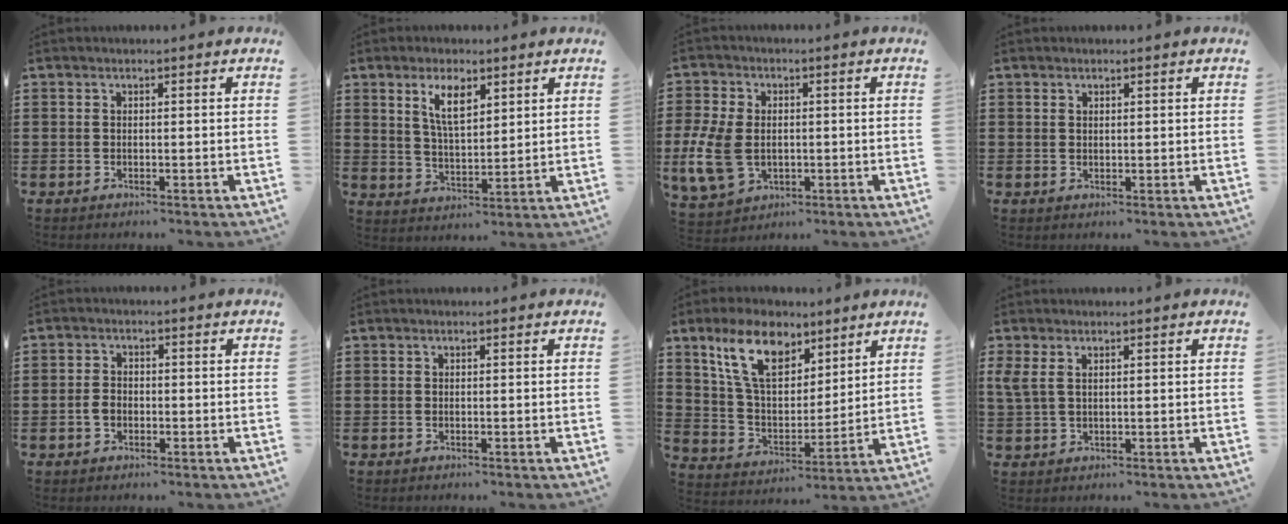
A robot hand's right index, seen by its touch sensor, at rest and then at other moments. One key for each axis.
{"total": 6.2, "fx": 3.2, "fy": 2.4, "fz": 4.7, "tx": -0.094, "ty": 0.004, "tz": 0.055}
{"total": 8.2, "fx": -1.1, "fy": 5.7, "fz": 5.8, "tx": -0.152, "ty": 0.002, "tz": -0.025}
{"total": 0.5, "fx": 0.4, "fy": 0.2, "fz": 0.3, "tx": -0.006, "ty": 0.000, "tz": 0.008}
{"total": 2.4, "fx": -0.8, "fy": 1.7, "fz": 1.5, "tx": -0.036, "ty": 0.000, "tz": -0.018}
{"total": 0.0}
{"total": 12.0, "fx": 7.7, "fy": 6.1, "fz": 6.9, "tx": -0.157, "ty": -0.003, "tz": 0.145}
{"total": 2.6, "fx": 1.2, "fy": 1.0, "fz": 2.0, "tx": -0.051, "ty": 0.002, "tz": 0.019}